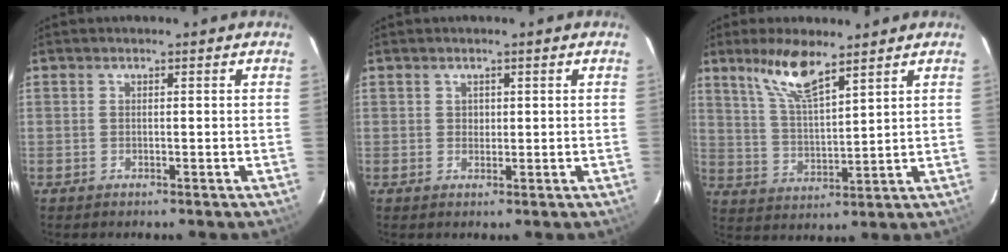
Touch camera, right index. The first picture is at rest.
{"total": 1.2, "force": [0.4, 1.1, 0.2], "torque": [0.003, 0.004, 0.006]}
{"total": 9.5, "force": [6.8, 2.0, 6.3], "torque": [-0.120, 0.005, 0.140]}